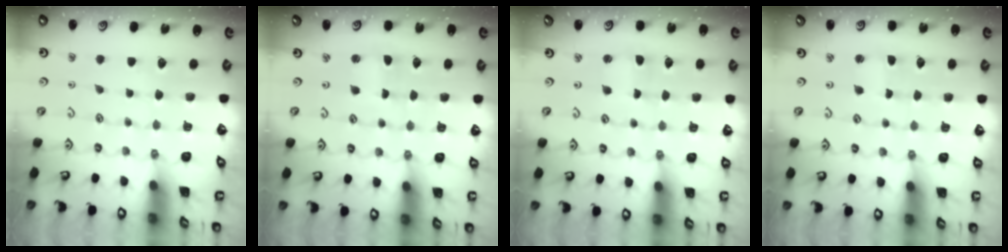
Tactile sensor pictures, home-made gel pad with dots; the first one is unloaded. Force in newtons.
{"total": 0.7, "press": 0.7, "slide": 0.1}
{"total": 2.3, "press": 2.3, "slide": 0.5}
{"total": 2.0, "press": 2.0, "slide": 0.4}